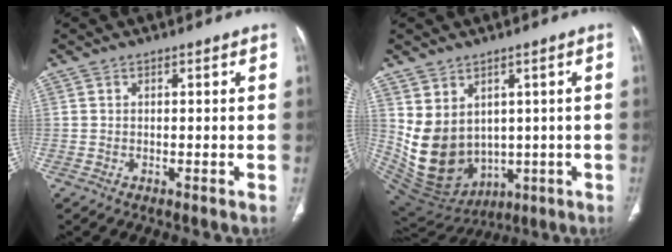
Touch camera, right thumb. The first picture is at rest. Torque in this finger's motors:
{"motor_torque": [-0.51, 1.56, 1.12, 0.70, 0.41]}